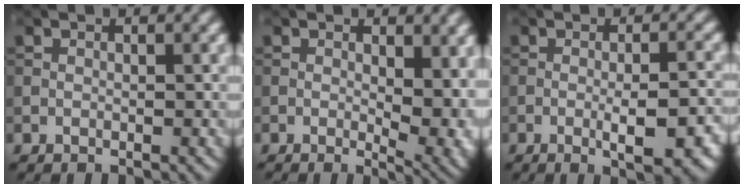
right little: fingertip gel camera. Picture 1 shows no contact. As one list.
[{"total": 6.0, "force": [-0.1, 2.9, 5.2], "torque": [-0.073, -0.013, 0.004]}, {"total": 6.1, "force": [-1.8, 1.7, 5.5], "torque": [-0.078, -0.009, -0.019]}]